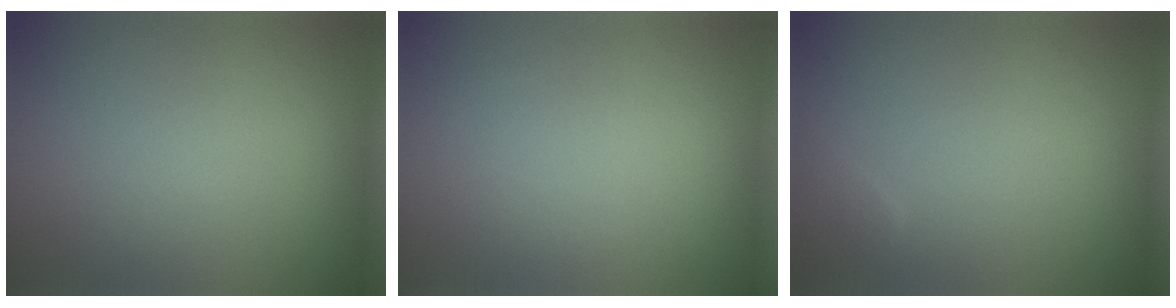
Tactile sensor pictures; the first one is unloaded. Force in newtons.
{"total": 0.0}
{"total": 0.9, "press": 0.9, "slide": 0.1}